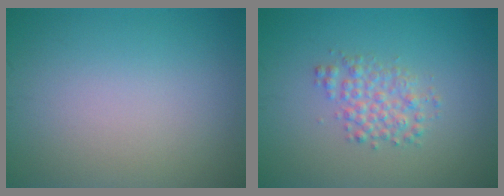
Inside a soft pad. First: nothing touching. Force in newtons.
{"total": 2.6, "press": 2.6, "slide": 0.0}